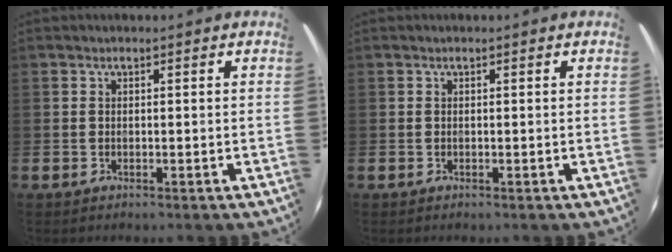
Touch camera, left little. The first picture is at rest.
{"total": 0.0}